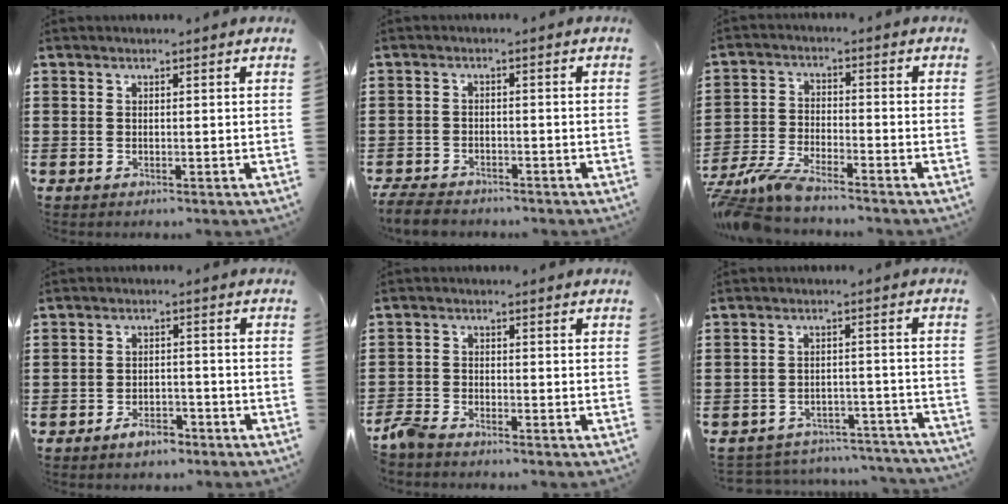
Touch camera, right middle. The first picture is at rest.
{"total": 3.5, "force": [-3.4, 0.6, 0.6], "torque": [-0.027, -0.004, -0.074]}
{"total": 6.1, "force": [-5.6, 0.5, 2.3], "torque": [-0.071, -0.012, -0.114]}
{"total": 3.4, "force": [-2.9, 1.4, 1.0], "torque": [-0.019, 0.010, -0.058]}
{"total": 2.9, "force": [-2.7, 0.5, 1.0], "torque": [-0.048, -0.006, -0.064]}
{"total": 4.3, "force": [-4.3, 0.5, 0.3], "torque": [-0.009, 0.006, -0.088]}